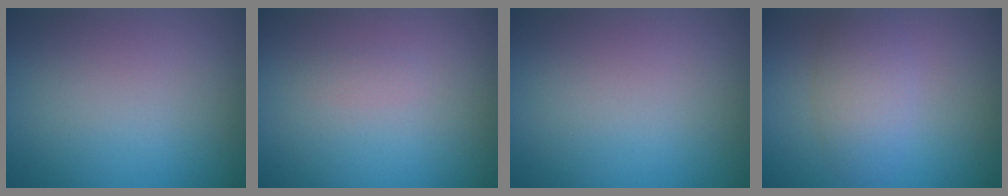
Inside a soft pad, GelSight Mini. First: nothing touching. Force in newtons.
{"total": 0.6, "press": 0.6, "slide": 0.1}
{"total": 0.0}
{"total": 3.2, "press": 3.2, "slide": 0.1}